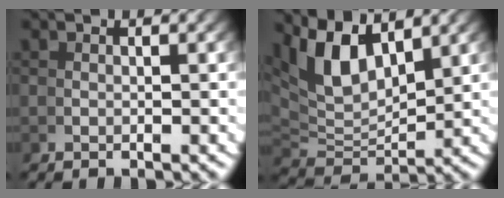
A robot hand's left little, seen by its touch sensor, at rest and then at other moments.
{"total": 8.7, "force": [3.6, 5.2, 6.0], "torque": [-0.125, -0.009, 0.071]}